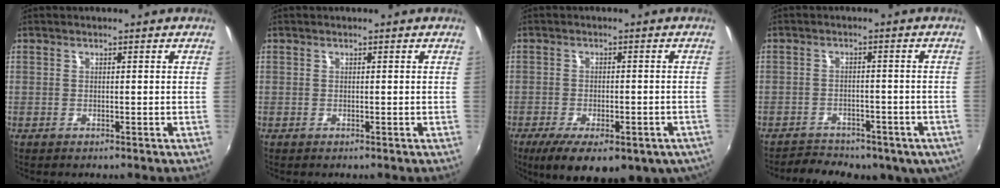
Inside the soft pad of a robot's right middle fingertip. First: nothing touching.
{"total": 0.0}
{"total": 17.0, "force": [-10.6, 7.1, 11.2], "torque": [-0.203, -0.048, -0.136]}
{"total": 11.7, "force": [-8.2, 6.7, 4.9], "torque": [-0.100, 0.004, -0.097]}